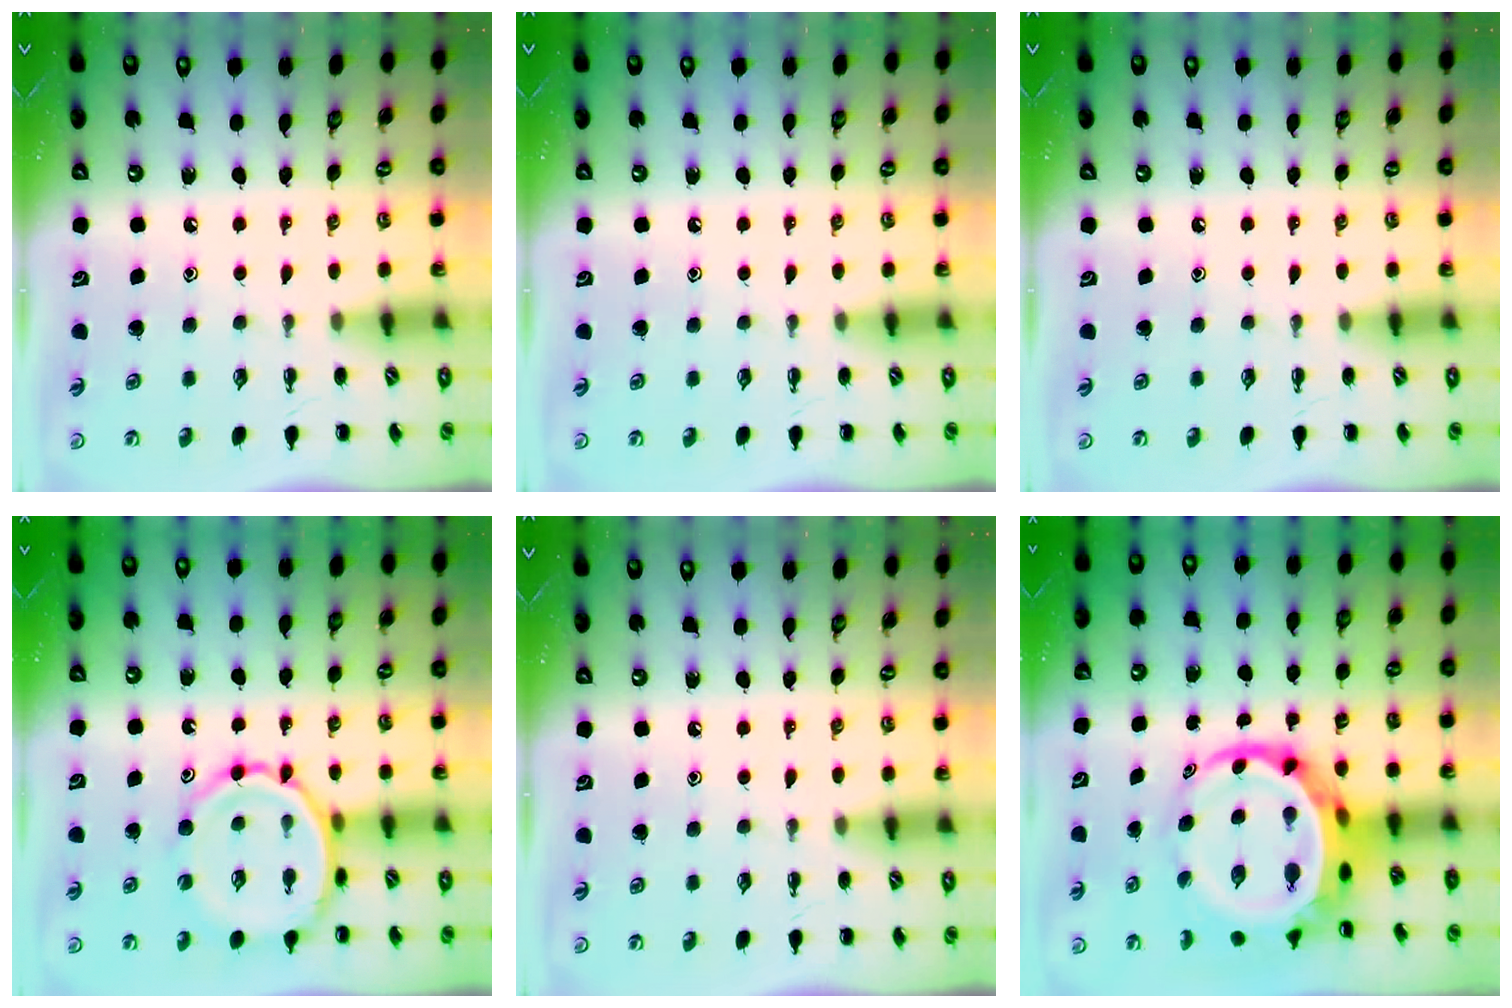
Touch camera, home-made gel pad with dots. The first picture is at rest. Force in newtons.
{"total": 0.0}
{"total": 0.0}
{"total": 10.8, "press": 10.4, "slide": 2.8}
{"total": 0.0}
{"total": 9.6, "press": 9.3, "slide": 2.7}